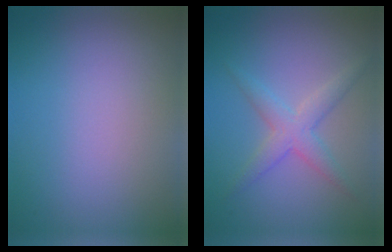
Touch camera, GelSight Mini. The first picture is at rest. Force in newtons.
{"total": 2.9, "press": 2.9, "slide": 0.0}